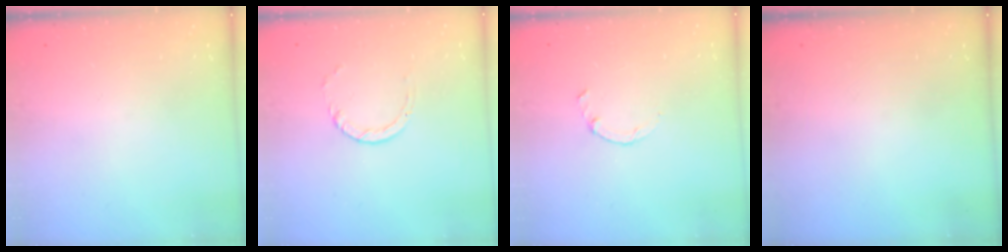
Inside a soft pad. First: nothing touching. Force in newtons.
{"total": 1.0, "press": 1.0, "slide": 0.1}
{"total": 1.5, "press": 1.4, "slide": 0.3}
{"total": 0.0}